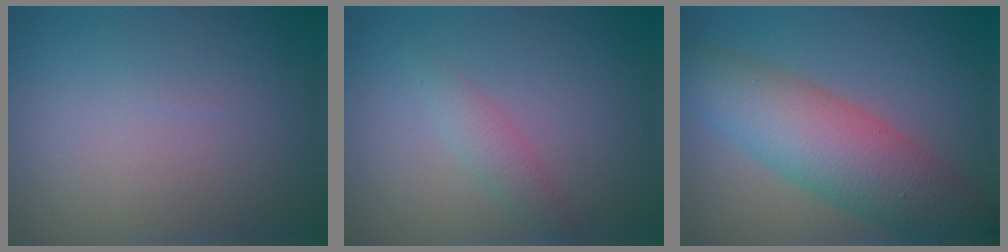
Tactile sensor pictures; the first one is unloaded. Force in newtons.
{"total": 1.7, "press": 1.7, "slide": 0.1}
{"total": 8.2, "press": 8.2, "slide": 0.1}